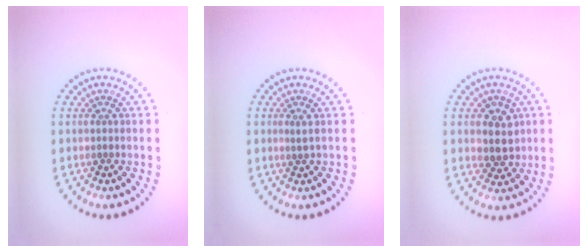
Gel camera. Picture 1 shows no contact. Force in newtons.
{"total": 0.6, "press": 0.2, "slide": 0.6}
{"total": 2.8, "press": 2.7, "slide": 0.9}